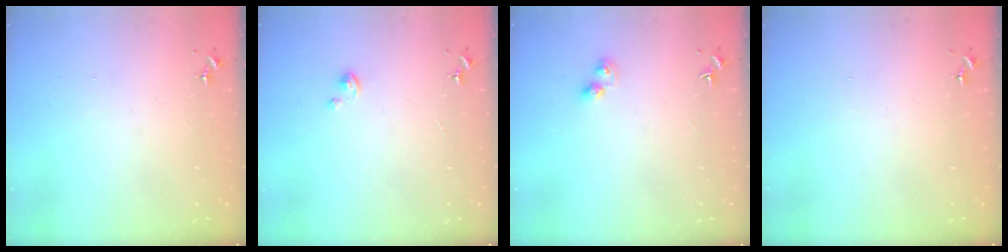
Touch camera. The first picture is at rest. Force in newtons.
{"total": 1.1, "press": 1.1, "slide": 0.3}
{"total": 4.7, "press": 4.7, "slide": 0.4}
{"total": 0.0}